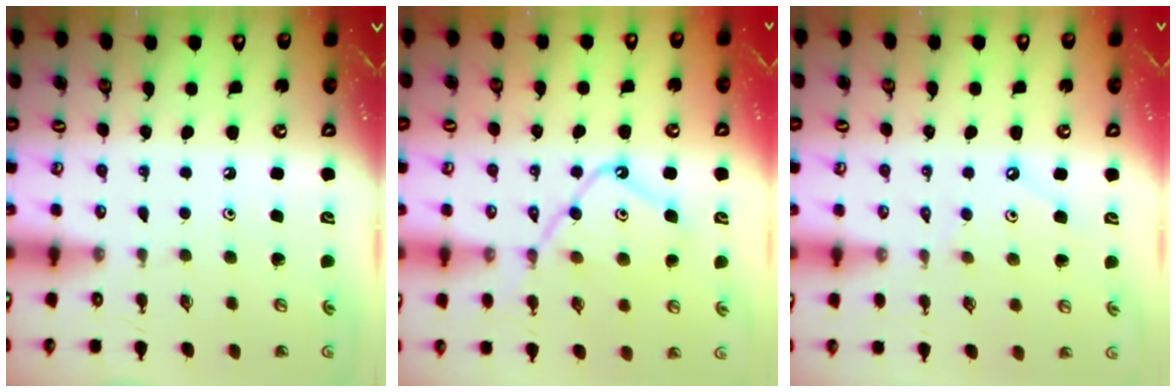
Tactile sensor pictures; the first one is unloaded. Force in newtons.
{"total": 12.5, "press": 12.5, "slide": 1.2}
{"total": 3.0, "press": 3.0, "slide": 0.4}